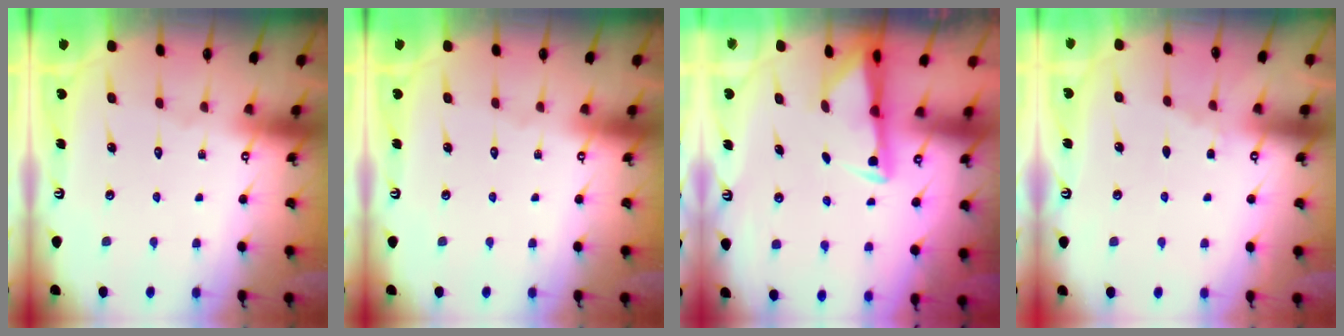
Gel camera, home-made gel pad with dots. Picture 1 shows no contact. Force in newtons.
{"total": 0.0}
{"total": 3.0, "press": 2.9, "slide": 0.5}
{"total": 3.0, "press": 2.9, "slide": 0.5}